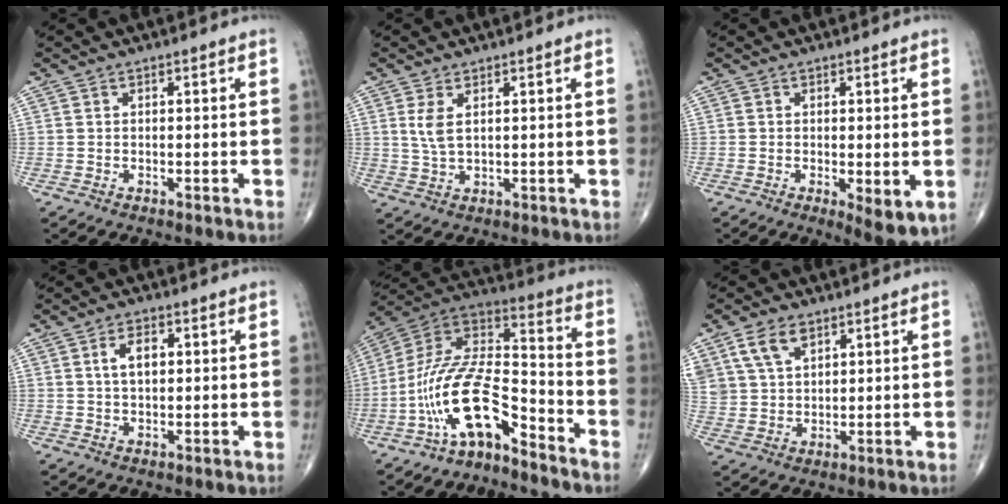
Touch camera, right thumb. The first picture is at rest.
{"total": 3.8, "force": [1.2, 1.6, 3.2], "torque": [-0.071, -0.005, 0.033]}
{"total": 5.9, "force": [-1.2, 2.1, 5.4], "torque": [-0.079, -0.019, -0.015]}
{"total": 4.7, "force": [1.0, 2.6, 3.7], "torque": [-0.062, 0.003, 0.017]}
{"total": 15.3, "force": [-9.0, 6.0, 10.9], "torque": [-0.206, 0.094, -0.174]}
{"total": 8.3, "force": [4.5, 5.1, 4.8], "torque": [-0.083, -0.010, 0.093]}